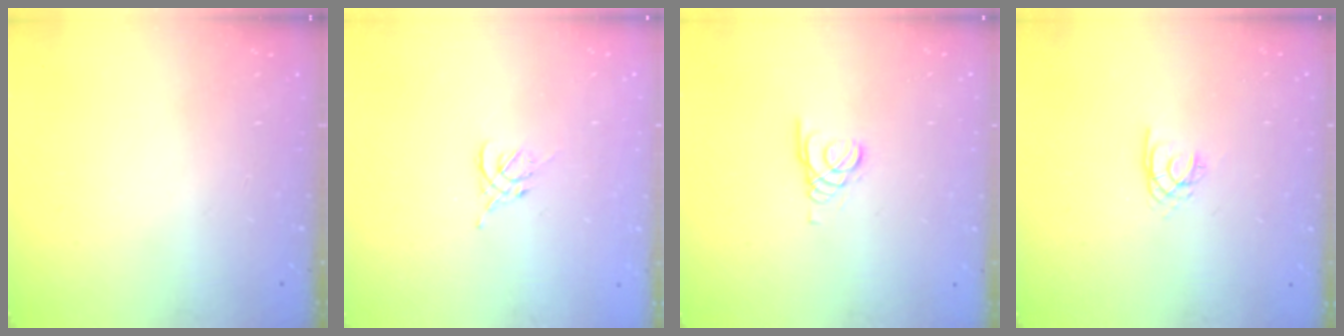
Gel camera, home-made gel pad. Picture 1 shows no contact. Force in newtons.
{"total": 1.2, "press": 1.1, "slide": 0.5}
{"total": 1.5, "press": 1.5, "slide": 0.1}
{"total": 2.0, "press": 1.9, "slide": 0.4}